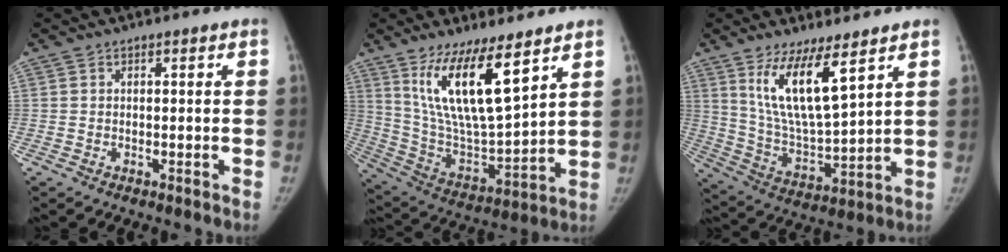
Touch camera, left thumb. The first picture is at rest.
{"total": 18.0, "force": [10.0, 5.0, 14.1], "torque": [-0.245, -0.060, 0.203]}
{"total": 13.7, "force": [7.5, 3.6, 10.8], "torque": [-0.190, -0.053, 0.157]}